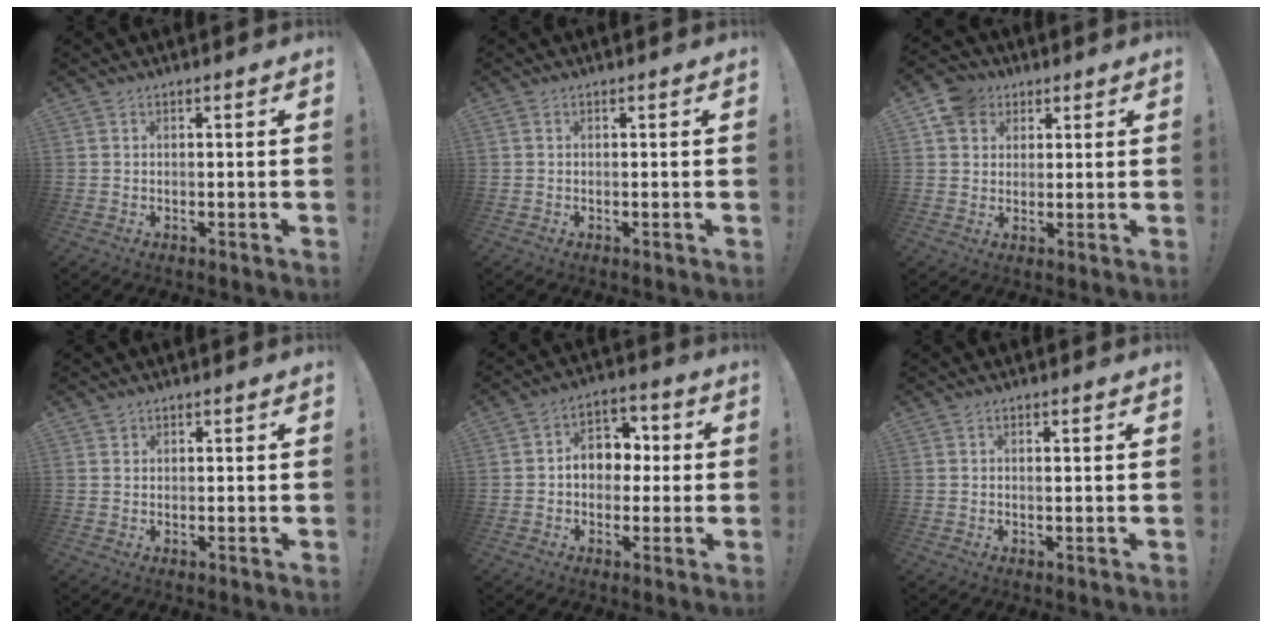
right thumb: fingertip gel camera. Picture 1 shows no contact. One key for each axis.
{"total": 0.0}
{"total": 7.4, "fx": 3.3, "fy": 6.3, "fz": 1.8, "tx": -0.033, "ty": -0.013, "tz": 0.068}
{"total": 0.8, "fx": 0.6, "fy": 0.6, "fz": 0.1, "tx": -0.001, "ty": 0.000, "tz": 0.011}
{"total": 9.6, "fx": 0.4, "fy": 7.9, "fz": 5.4, "tx": -0.068, "ty": 0.010, "tz": 0.012}
{"total": 0.8, "fx": 0.5, "fy": -0.3, "fz": 0.5, "tx": 0.004, "ty": -0.008, "tz": 0.006}